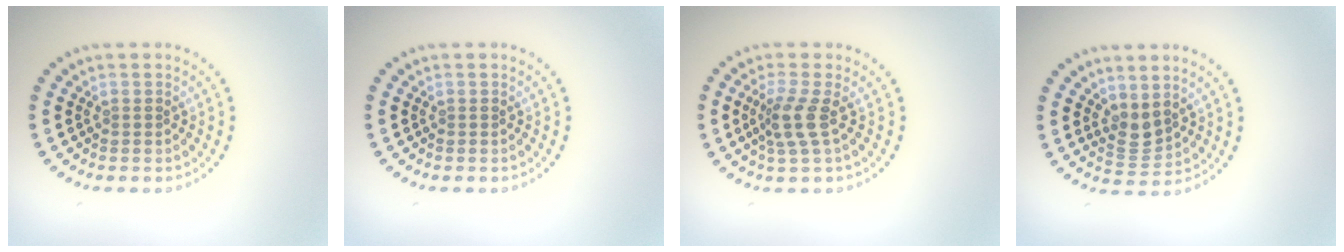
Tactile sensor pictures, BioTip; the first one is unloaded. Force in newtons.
{"total": 0.0}
{"total": 2.5, "press": 1.9, "slide": 1.6}
{"total": 2.0, "press": 1.6, "slide": 1.2}